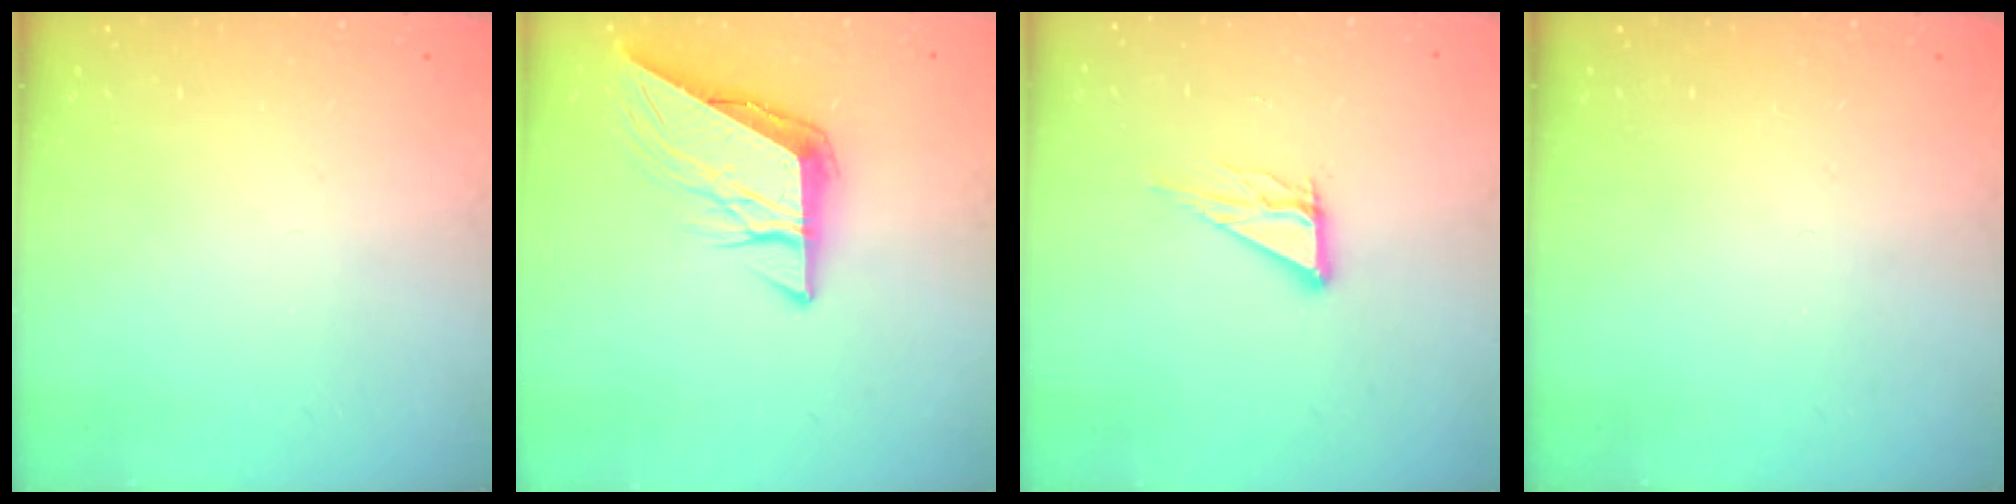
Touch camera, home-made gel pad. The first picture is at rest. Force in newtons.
{"total": 9.2, "press": 9.1, "slide": 0.8}
{"total": 9.0, "press": 8.9, "slide": 0.7}
{"total": 0.0}